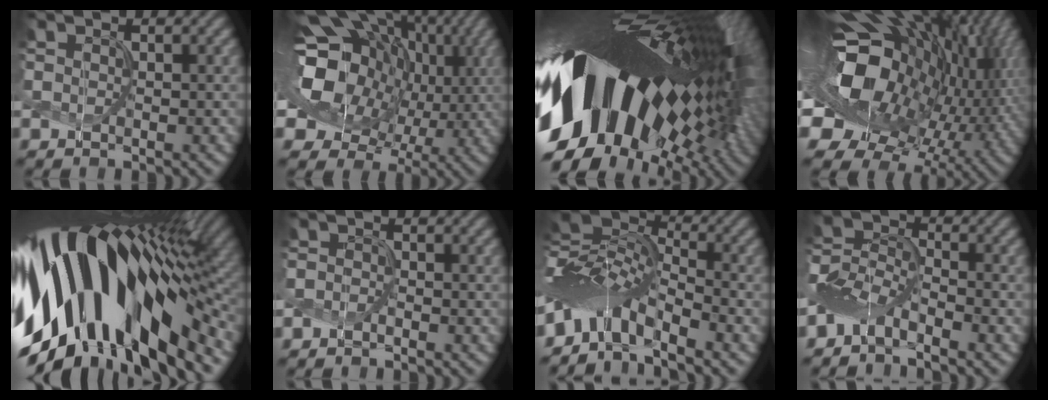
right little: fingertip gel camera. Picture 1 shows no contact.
{"total": 15.1, "force": [1.1, 11.3, 10.0], "torque": [-0.168, -0.008, 0.020]}
{"total": 19.6, "force": [-1.8, 10.1, 16.7], "torque": [-0.285, -0.023, -0.048]}
{"total": 18.7, "force": [0.0, 11.5, 14.8], "torque": [-0.269, -0.030, 0.014]}
{"total": 16.8, "force": [-1.4, 8.2, 14.6], "torque": [-0.265, -0.015, -0.027]}
{"total": 1.4, "force": [-1.2, -0.7, -0.2], "torque": [0.001, -0.003, -0.023]}
{"total": 7.1, "force": [-4.2, 2.3, 5.2], "torque": [-0.086, 0.015, -0.100]}
{"total": 3.9, "force": [-3.4, 0.6, 1.7], "torque": [-0.037, -0.002, -0.077]}